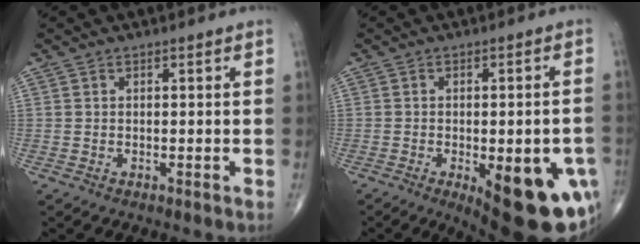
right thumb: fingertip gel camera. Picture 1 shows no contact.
{"total": 20.3, "force": [-7.4, 7.7, 17.3], "torque": [-0.160, 0.000, -0.076]}